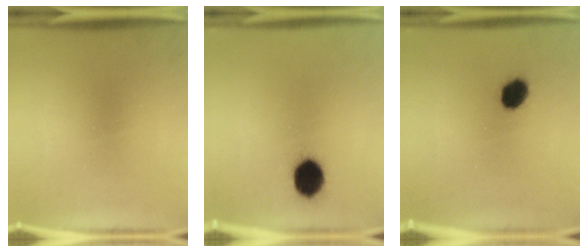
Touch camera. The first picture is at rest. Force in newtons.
{"total": 8.1}
{"total": 5.6}